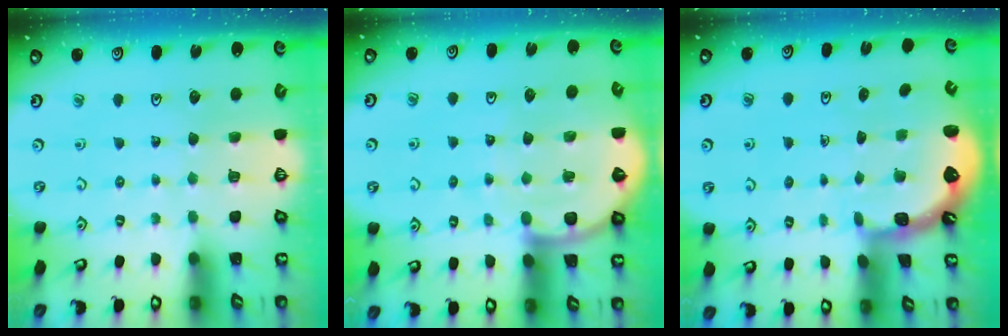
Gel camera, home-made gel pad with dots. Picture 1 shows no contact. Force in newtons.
{"total": 7.3, "press": 7.2, "slide": 1.1}
{"total": 1.2, "press": 1.2, "slide": 0.1}